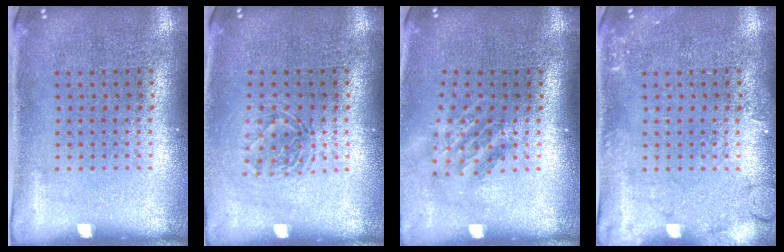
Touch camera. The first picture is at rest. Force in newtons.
{"total": 1.3, "press": 1.1, "slide": 0.6}
{"total": 1.6, "press": 1.1, "slide": 1.1}
{"total": 2.0, "press": 2.0, "slide": 0.4}